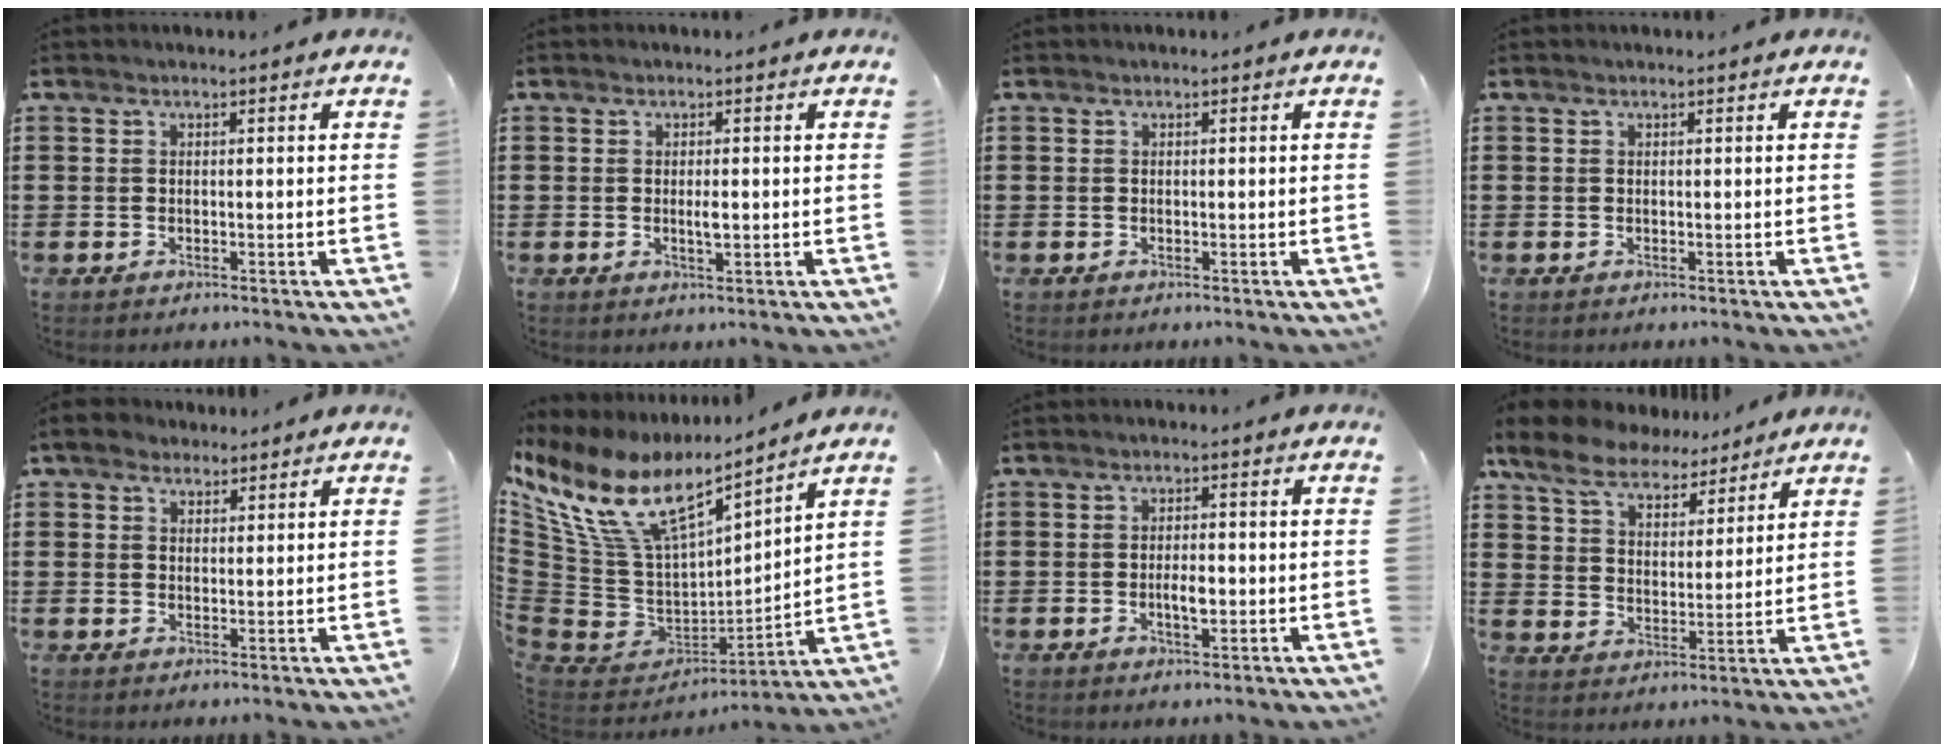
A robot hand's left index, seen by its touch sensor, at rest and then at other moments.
{"total": 1.9, "force": [0.0, 0.5, 1.9], "torque": [-0.035, -0.002, 0.000]}
{"total": 0.0}
{"total": 0.0}
{"total": 3.3, "force": [2.5, 1.9, 1.0], "torque": [-0.021, 0.005, 0.044]}
{"total": 12.8, "force": [7.0, 5.9, 9.0], "torque": [-0.216, -0.043, 0.122]}
{"total": 3.2, "force": [-0.5, 1.2, 3.0], "torque": [-0.055, 0.003, -0.008]}
{"total": 8.2, "force": [7.2, 2.8, 2.9], "torque": [-0.090, -0.024, 0.130]}